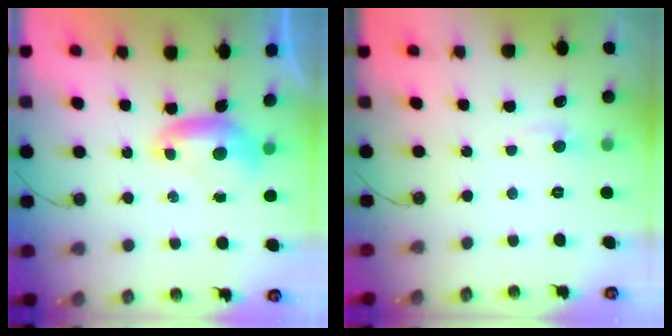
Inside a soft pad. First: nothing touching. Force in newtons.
{"total": 1.2, "press": 0.9, "slide": 0.8}